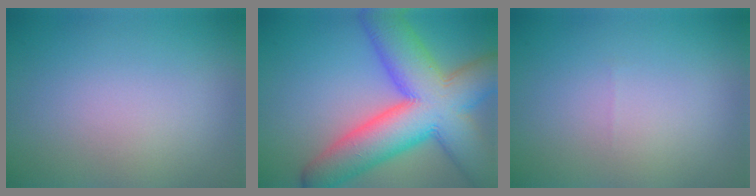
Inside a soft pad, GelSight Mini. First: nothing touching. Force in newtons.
{"total": 13.6, "press": 13.6, "slide": 0.3}
{"total": 0.0}